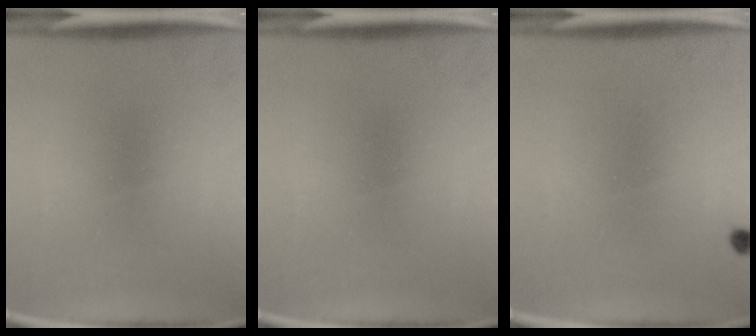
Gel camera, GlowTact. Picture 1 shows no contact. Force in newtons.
{"total": 0.0}
{"total": 0.8}